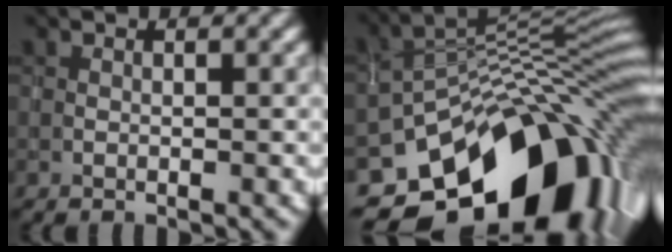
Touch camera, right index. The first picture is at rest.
{"total": 17.3, "force": [-9.1, 9.6, 11.1], "torque": [-0.153, -0.017, -0.139]}